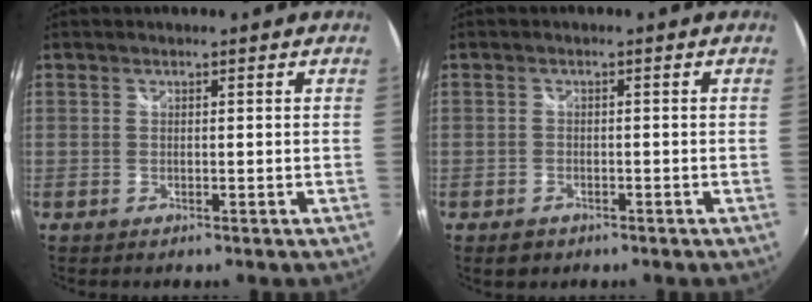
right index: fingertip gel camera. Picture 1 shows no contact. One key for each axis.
{"total": 2.6, "fx": -1.7, "fy": 1.8, "fz": 0.9, "tx": -0.022, "ty": -0.001, "tz": -0.023}